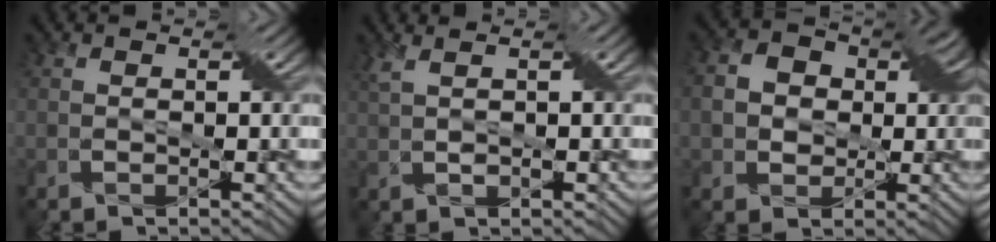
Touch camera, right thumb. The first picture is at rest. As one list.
[{"total": 2.7, "force": [1.4, 0.6, 2.3], "torque": [-0.052, 0.009, 0.023]}, {"total": 7.8, "force": [0.7, 6.7, 4.0], "torque": [-0.082, 0.011, -0.001]}]